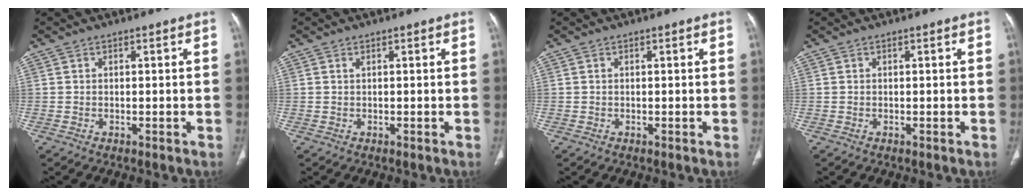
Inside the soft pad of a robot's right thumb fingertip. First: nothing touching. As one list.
[{"total": 0.0}, {"total": 0.0}, {"total": 0.0}]